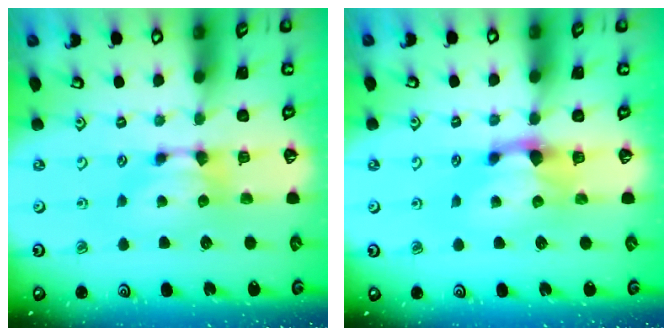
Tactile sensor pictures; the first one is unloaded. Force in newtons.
{"total": 1.6, "press": 0.6, "slide": 1.5}